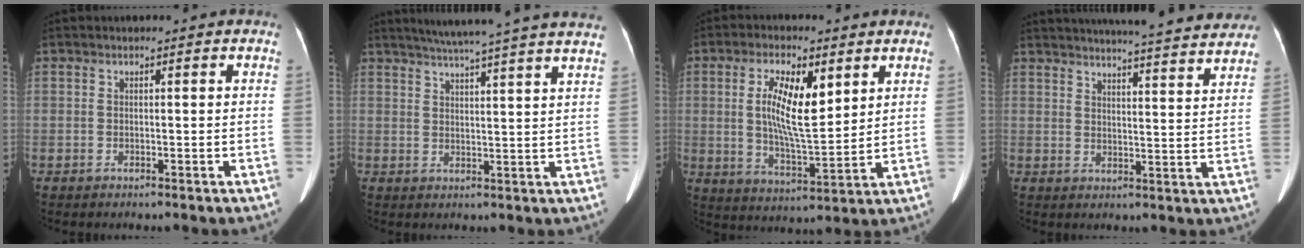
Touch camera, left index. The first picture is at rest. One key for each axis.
{"total": 19.3, "fx": 16.9, "fy": -1.1, "fz": 9.3, "tx": -0.148, "ty": -0.005, "tz": 0.210}
{"total": 10.2, "fx": 3.1, "fy": 2.9, "fz": 9.3, "tx": -0.172, "ty": -0.006, "tz": 0.058}
{"total": 23.9, "fx": 22.1, "fy": 2.1, "fz": 8.8, "tx": -0.125, "ty": -0.036, "tz": 0.266}